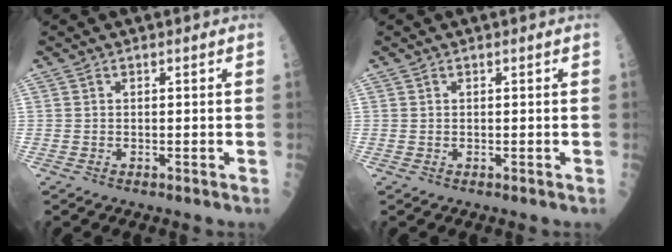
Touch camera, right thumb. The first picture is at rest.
{"total": 0.0}